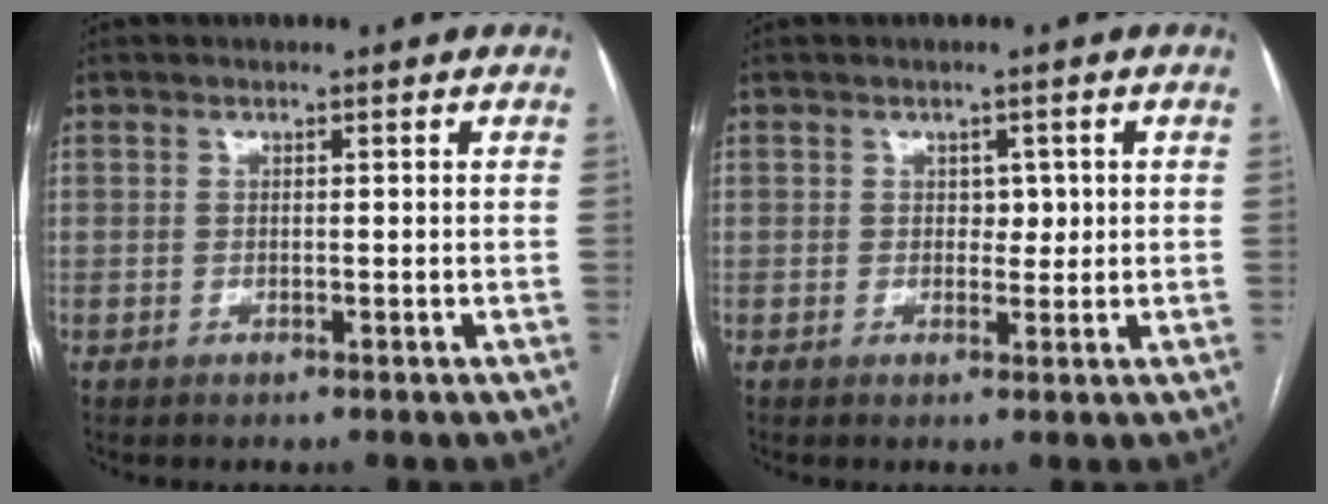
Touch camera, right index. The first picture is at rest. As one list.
[{"total": 2.0, "force": [0.4, 1.4, 1.3], "torque": [-0.010, 0.001, 0.005]}]